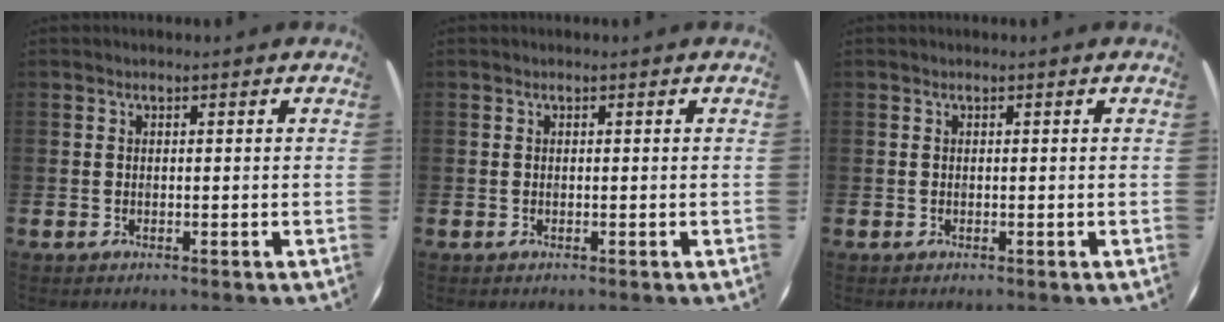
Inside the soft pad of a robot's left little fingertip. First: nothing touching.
{"total": 0.0}
{"total": 0.0}